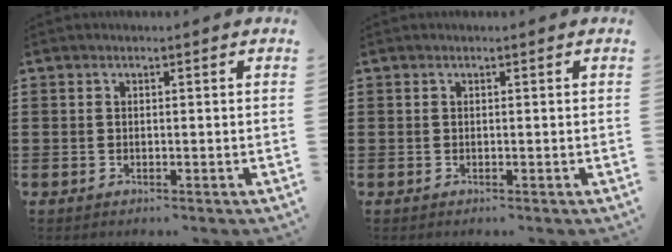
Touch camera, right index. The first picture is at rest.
{"total": 0.0}